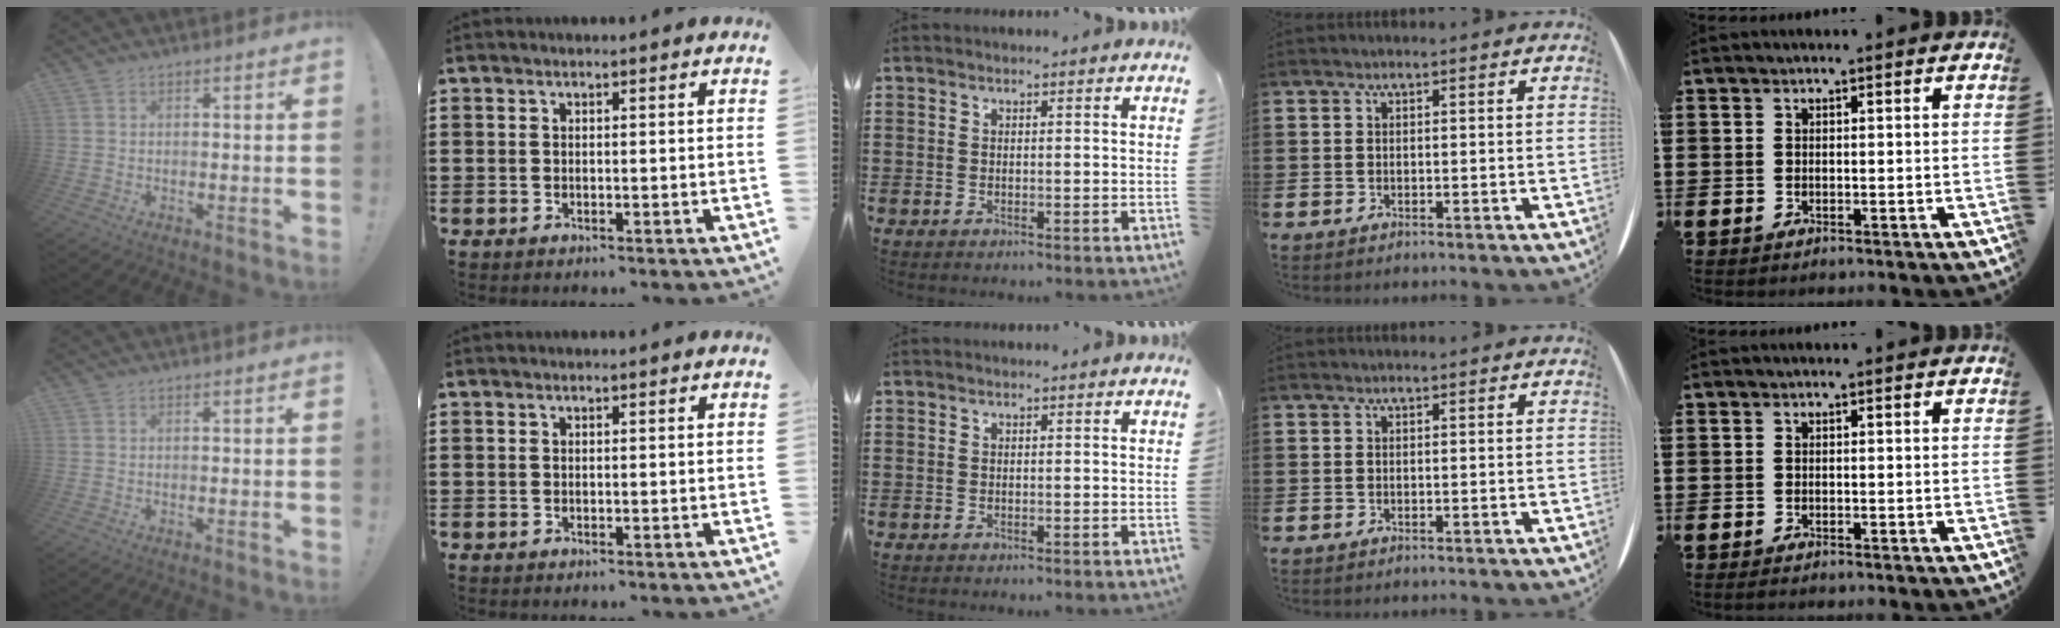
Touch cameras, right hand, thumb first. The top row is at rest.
{}